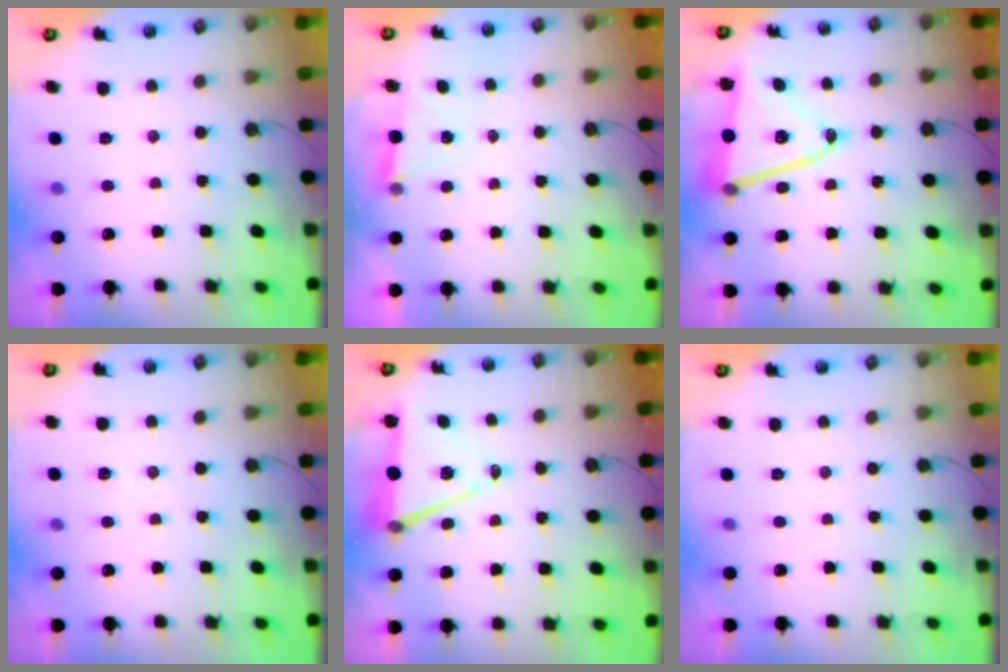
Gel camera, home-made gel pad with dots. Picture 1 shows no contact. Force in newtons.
{"total": 1.3, "press": 0.7, "slide": 1.1}
{"total": 16.9, "press": 16.7, "slide": 2.4}
{"total": 4.3, "press": 4.2, "slide": 0.5}
{"total": 10.1, "press": 9.3, "slide": 4.0}
{"total": 0.0}